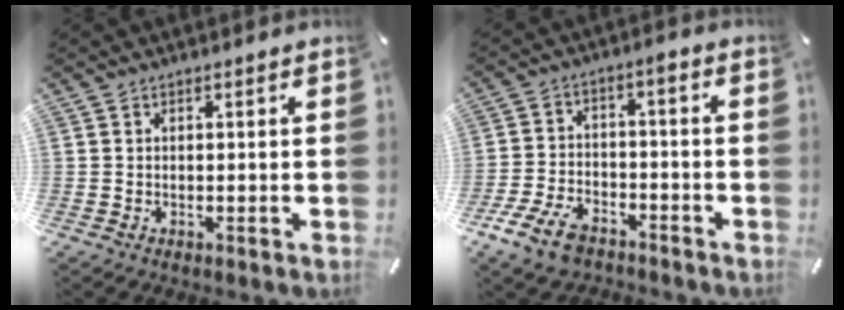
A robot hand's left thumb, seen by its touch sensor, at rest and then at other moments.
{"total": 10.5, "force": [-7.1, 5.2, 5.6], "torque": [-0.116, 0.037, -0.136]}